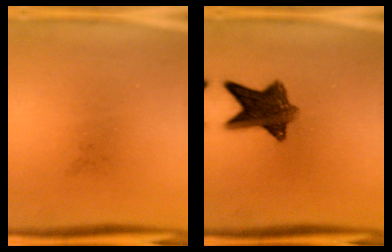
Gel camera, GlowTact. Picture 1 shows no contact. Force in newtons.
{"total": 8.9}